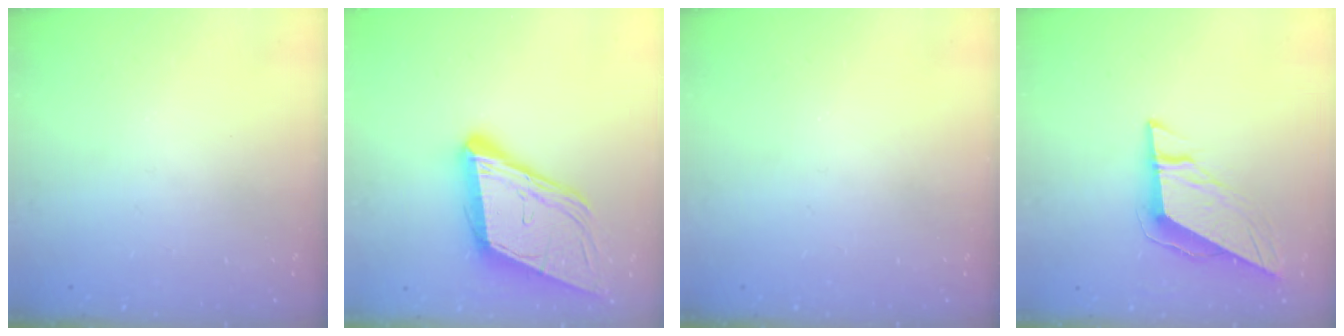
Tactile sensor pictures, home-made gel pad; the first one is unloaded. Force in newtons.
{"total": 16.6, "press": 16.1, "slide": 4.0}
{"total": 0.0}
{"total": 9.1, "press": 9.1, "slide": 0.3}